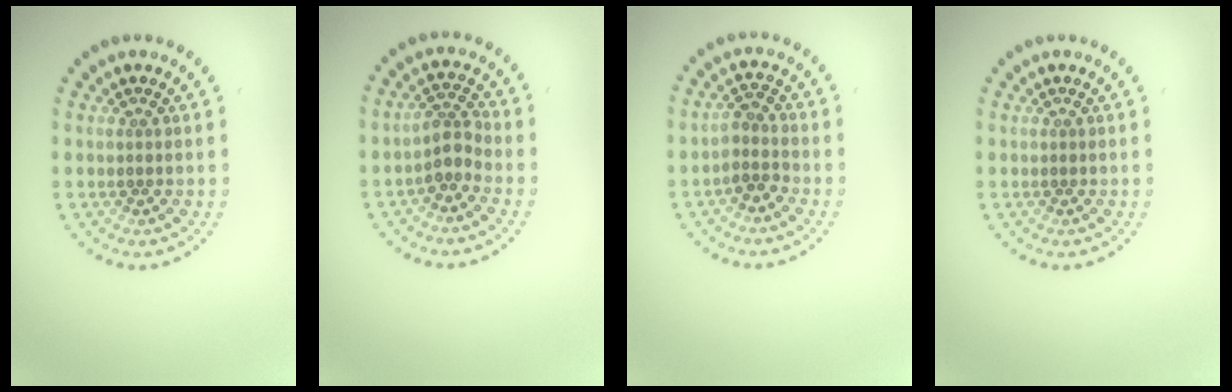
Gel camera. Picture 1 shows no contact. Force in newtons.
{"total": 2.3, "press": 1.7, "slide": 1.6}
{"total": 1.9, "press": 1.5, "slide": 1.1}
{"total": 0.0}